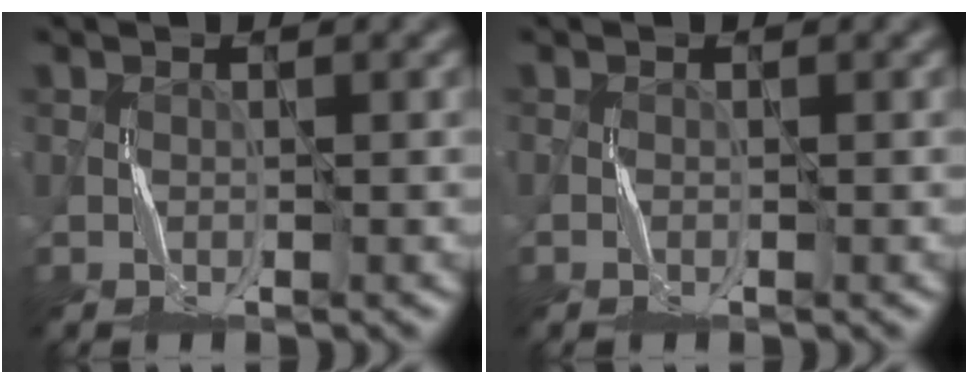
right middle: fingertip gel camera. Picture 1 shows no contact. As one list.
[{"total": 0.5, "force": [-0.4, 0.3, 0.2], "torque": [-0.006, 0.000, -0.007]}]